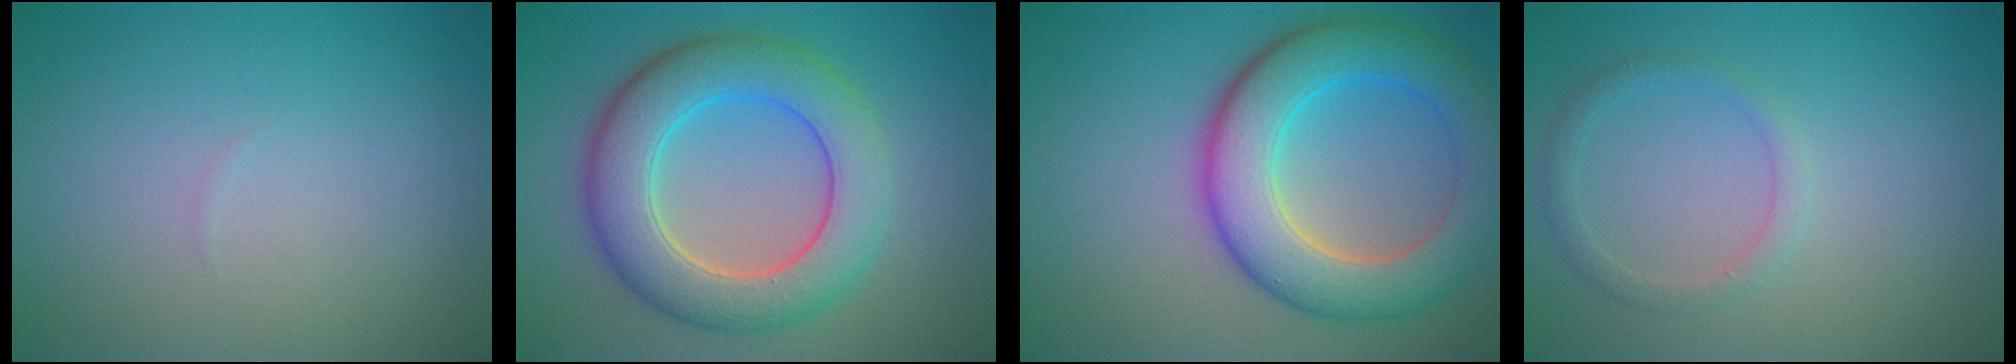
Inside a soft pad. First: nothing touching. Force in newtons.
{"total": 7.8, "press": 7.8, "slide": 0.2}
{"total": 8.7, "press": 8.7, "slide": 0.2}
{"total": 1.6, "press": 1.6, "slide": 0.1}